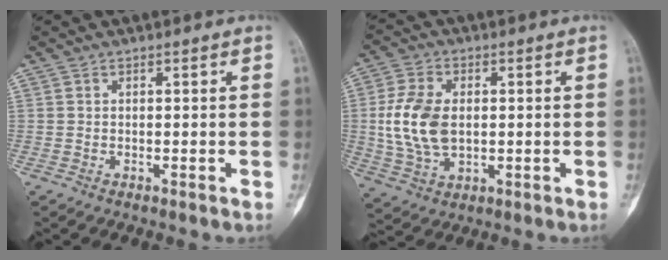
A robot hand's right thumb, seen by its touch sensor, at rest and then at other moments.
{"total": 11.4, "force": [0.4, 7.3, 8.8], "torque": [-0.177, 0.001, 0.014]}